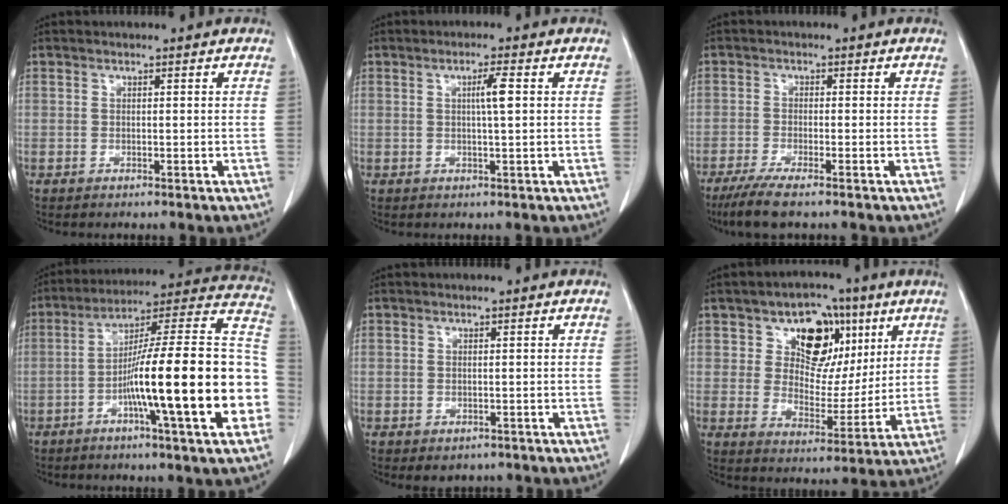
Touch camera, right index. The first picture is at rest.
{"total": 3.0, "force": [0.6, -0.1, 2.9], "torque": [-0.048, 0.001, 0.012]}
{"total": 5.9, "force": [-4.3, 0.3, 3.9], "torque": [-0.071, -0.016, -0.074]}
{"total": 23.9, "force": [-5.7, 1.2, 23.2], "torque": [-0.275, 0.015, -0.091]}
{"total": 1.8, "force": [-1.1, 1.4, 0.5], "torque": [-0.006, 0.000, -0.007]}
{"total": 11.3, "force": [5.3, 7.6, 6.5], "torque": [-0.088, 0.020, 0.090]}